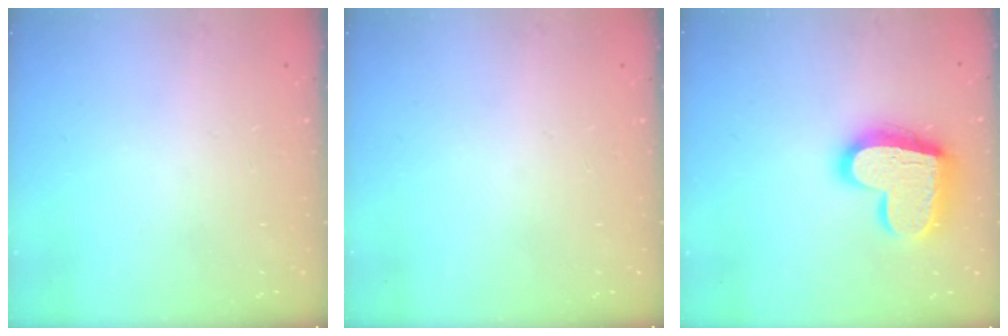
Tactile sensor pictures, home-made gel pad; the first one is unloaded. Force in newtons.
{"total": 0.0}
{"total": 18.2, "press": 18.1, "slide": 1.4}